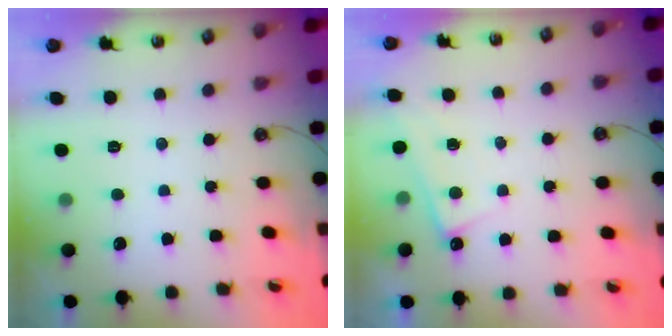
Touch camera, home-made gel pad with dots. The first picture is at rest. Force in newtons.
{"total": 0.8, "press": 0.8, "slide": 0.2}